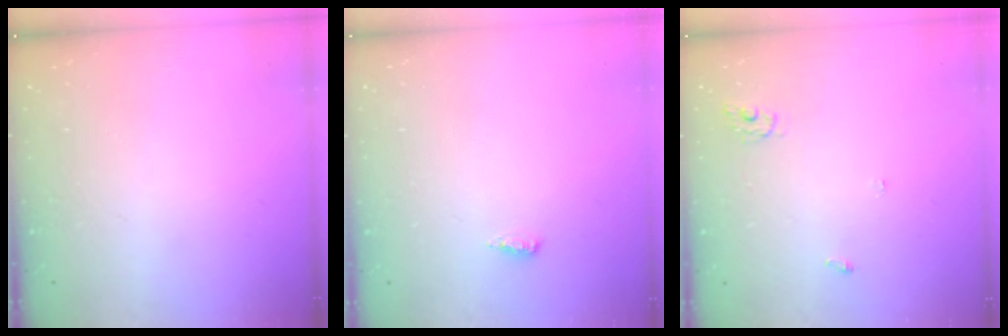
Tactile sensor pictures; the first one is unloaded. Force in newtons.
{"total": 2.7, "press": 2.5, "slide": 1.0}
{"total": 3.3, "press": 3.3, "slide": 0.2}